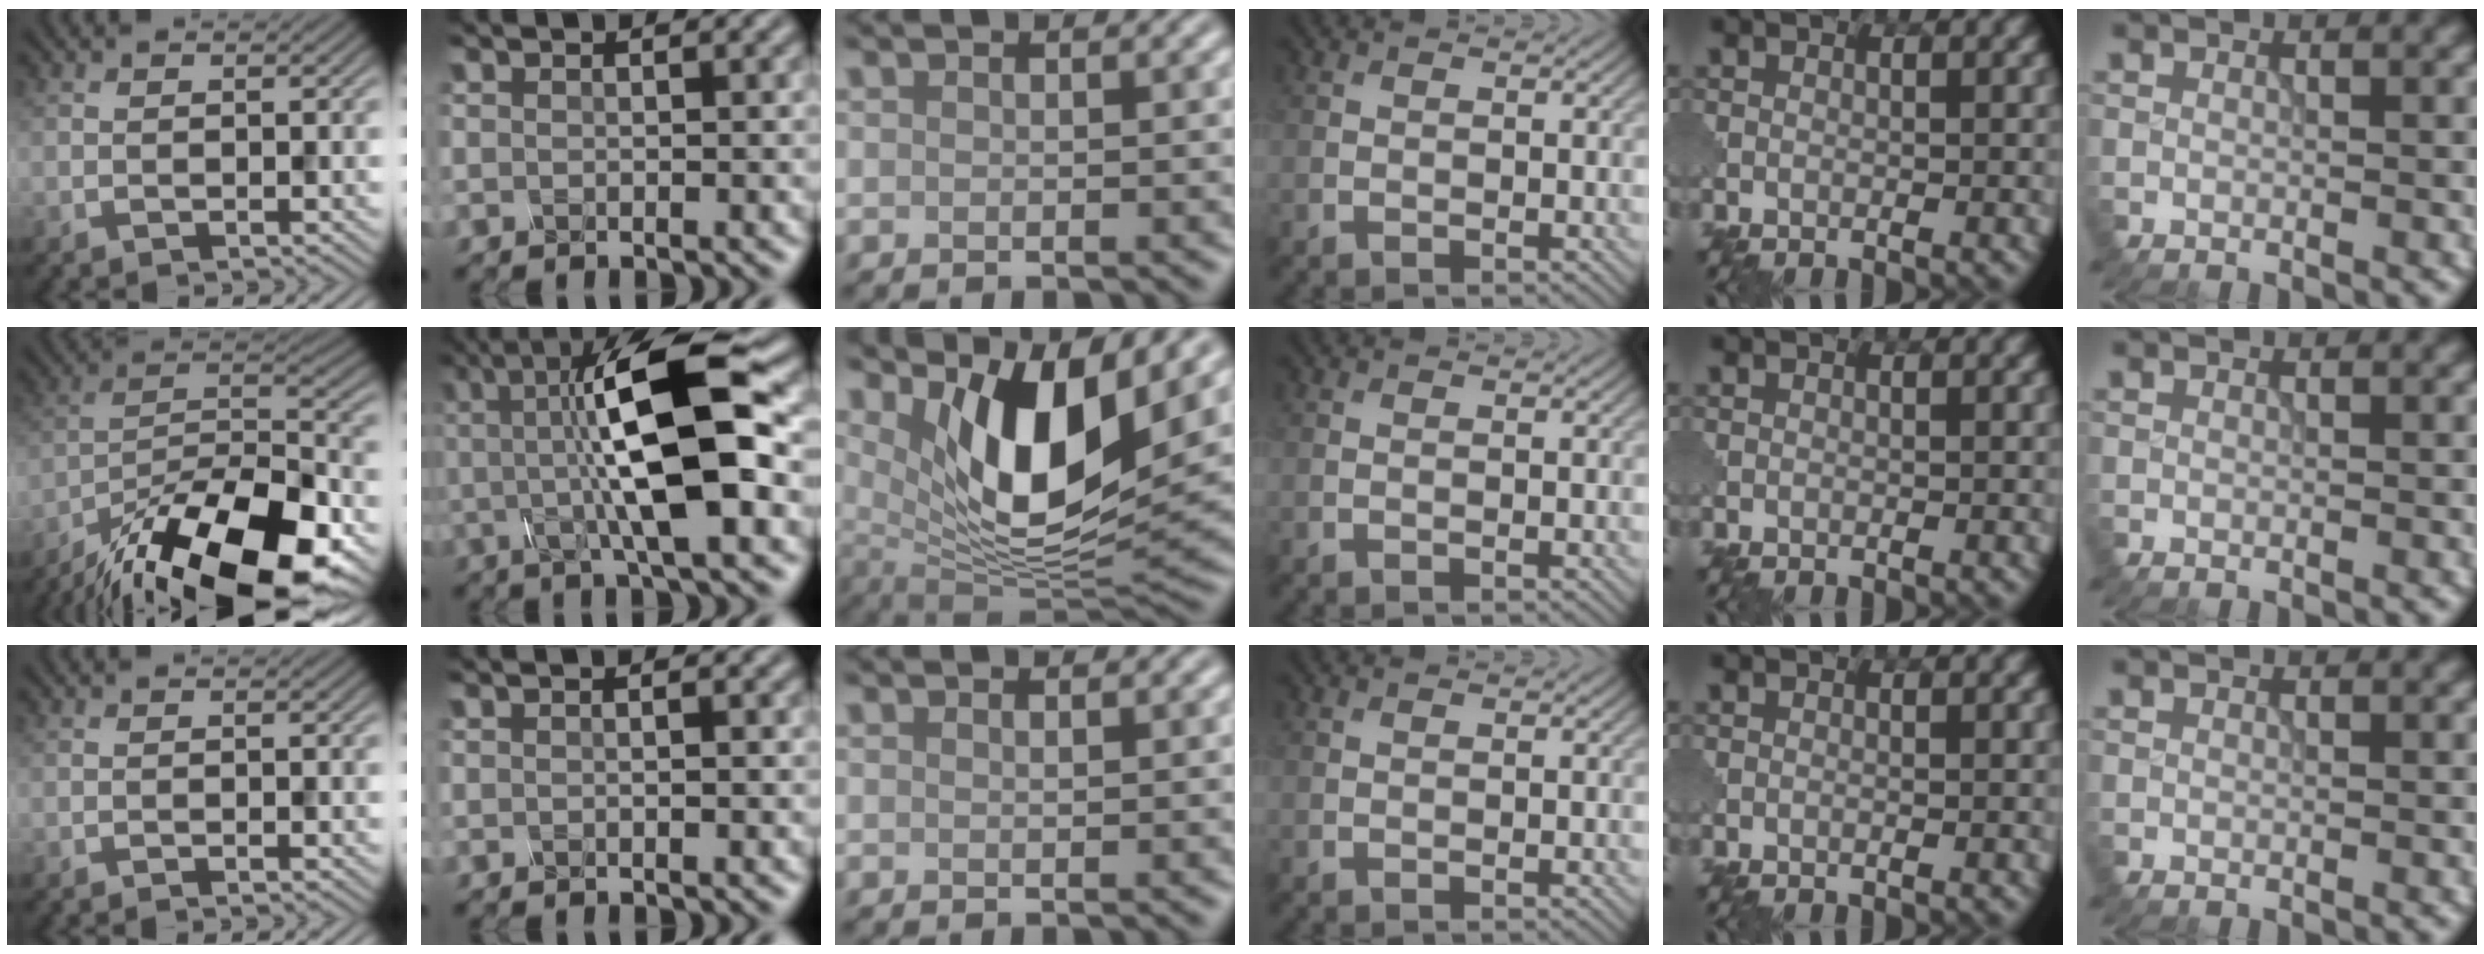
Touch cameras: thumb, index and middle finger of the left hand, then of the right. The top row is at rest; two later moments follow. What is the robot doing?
{"motion": "disassemble", "object": "glue stick"}